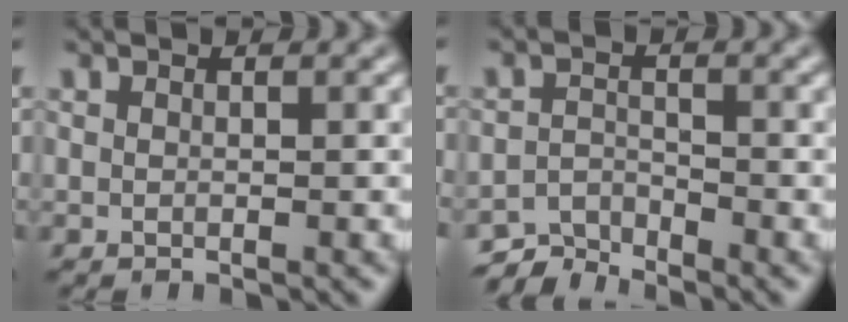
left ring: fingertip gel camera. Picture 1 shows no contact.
{"total": 3.0, "force": [-2.9, 0.5, 0.2], "torque": [0.000, 0.001, -0.062]}